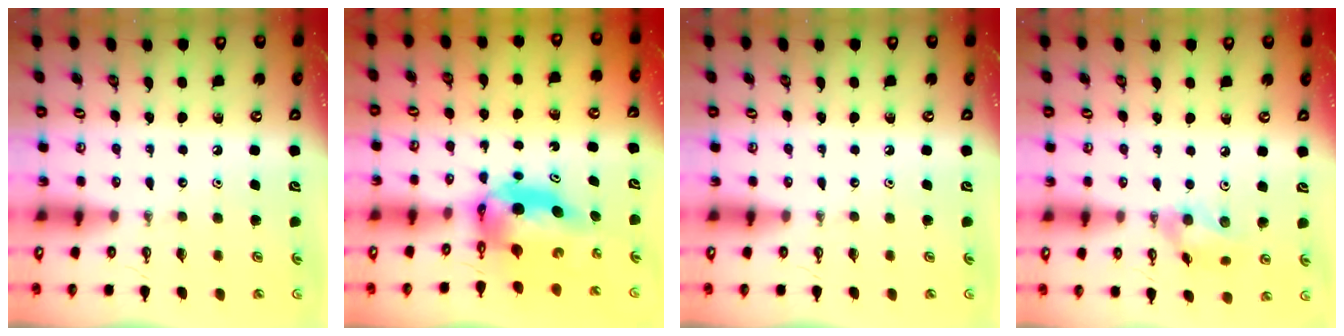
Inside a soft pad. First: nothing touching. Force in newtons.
{"total": 6.2, "press": 6.2, "slide": 0.5}
{"total": 0.0}
{"total": 9.9, "press": 9.6, "slide": 2.6}